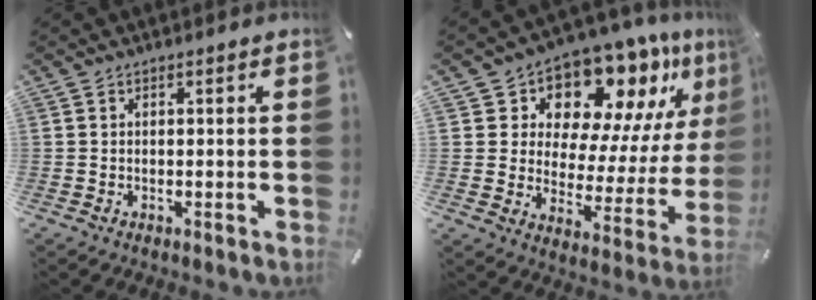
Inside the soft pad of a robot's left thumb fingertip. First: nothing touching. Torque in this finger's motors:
{"motor_torque": [1.04, 1.02, 1.78, -0.99, 0.32]}